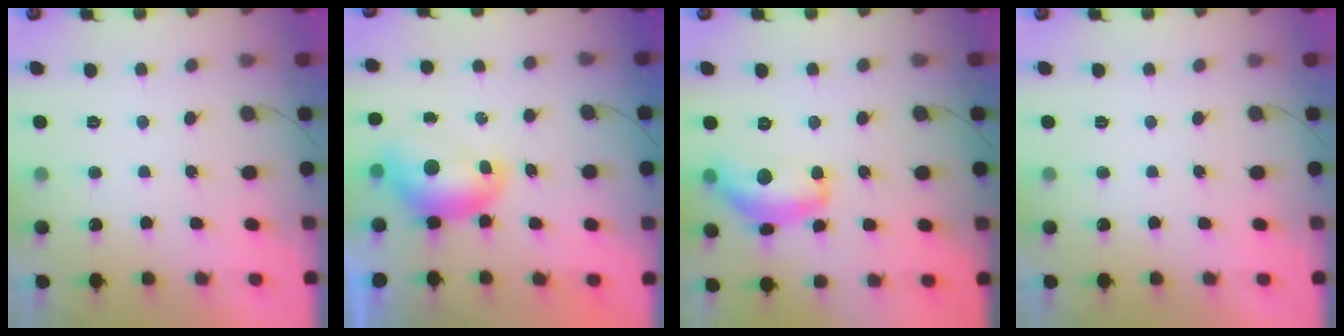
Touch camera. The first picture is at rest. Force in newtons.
{"total": 7.9, "press": 7.8, "slide": 0.9}
{"total": 14.3, "press": 14.2, "slide": 1.1}
{"total": 0.0}